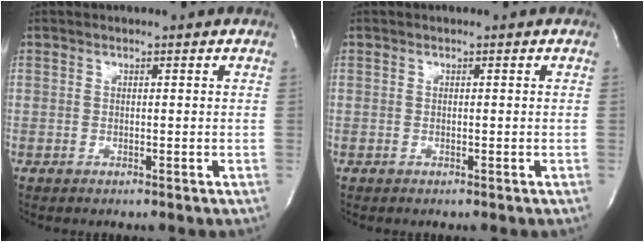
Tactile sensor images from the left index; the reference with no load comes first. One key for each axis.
{"total": 0.0}